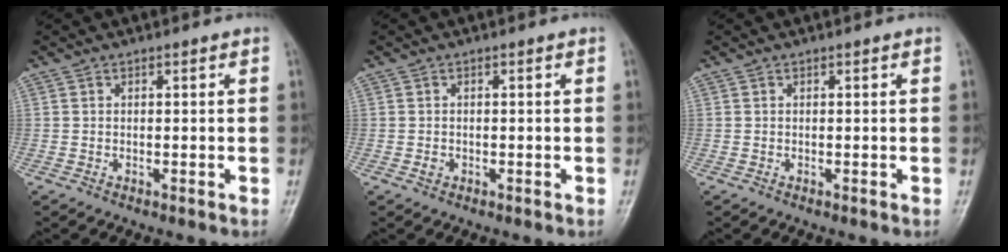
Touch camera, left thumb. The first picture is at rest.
{"total": 1.2, "force": [-0.4, 0.9, 0.5], "torque": [-0.006, 0.002, -0.008]}
{"total": 0.0}